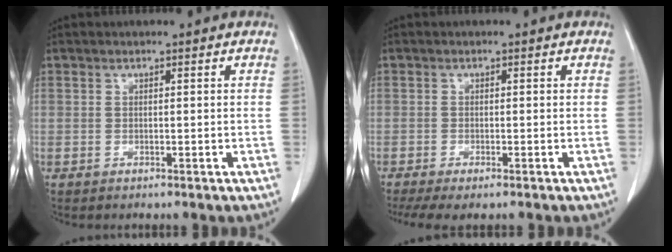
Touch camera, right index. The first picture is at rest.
{"total": 5.5, "force": [-4.1, 1.3, 3.5], "torque": [-0.059, -0.012, -0.068]}